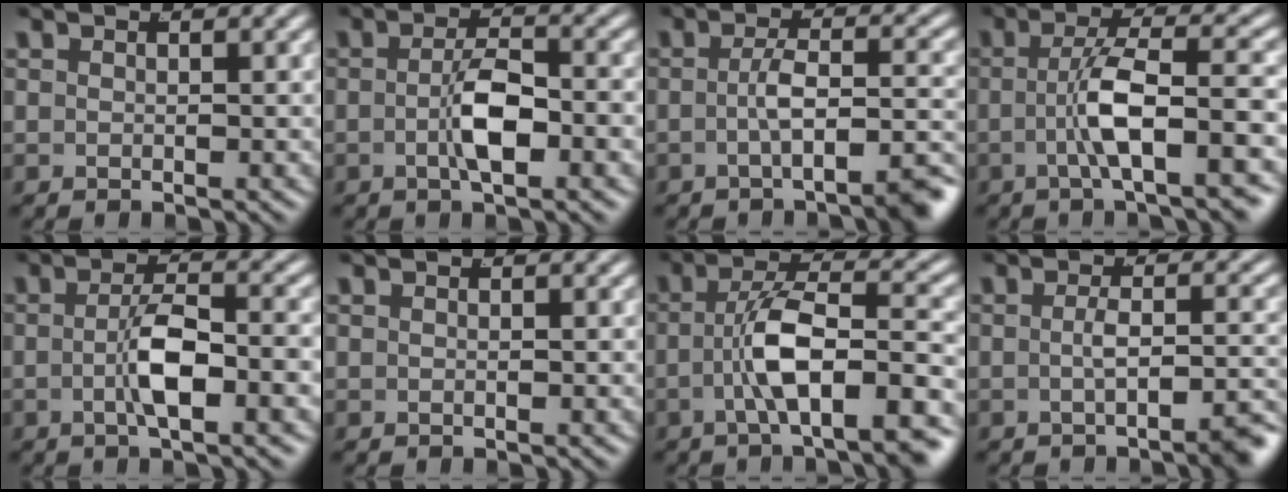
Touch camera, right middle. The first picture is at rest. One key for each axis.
{"total": 3.4, "fx": -1.1, "fy": 0.6, "fz": 3.2, "tx": -0.060, "ty": -0.008, "tz": -0.016}
{"total": 5.0, "fx": -3.3, "fy": 0.8, "fz": 3.7, "tx": -0.060, "ty": -0.008, "tz": -0.050}
{"total": 5.1, "fx": -1.6, "fy": 0.5, "fz": 4.8, "tx": -0.084, "ty": 0.000, "tz": -0.020}
{"total": 3.7, "fx": -1.2, "fy": 0.3, "fz": 3.5, "tx": -0.063, "ty": -0.003, "tz": -0.017}
{"total": 0.0}
{"total": 6.5, "fx": -2.7, "fy": 1.7, "fz": 5.7, "tx": -0.096, "ty": -0.004, "tz": -0.036}
{"total": 3.7, "fx": -2.5, "fy": 0.3, "fz": 2.7, "tx": -0.042, "ty": -0.007, "tz": -0.041}